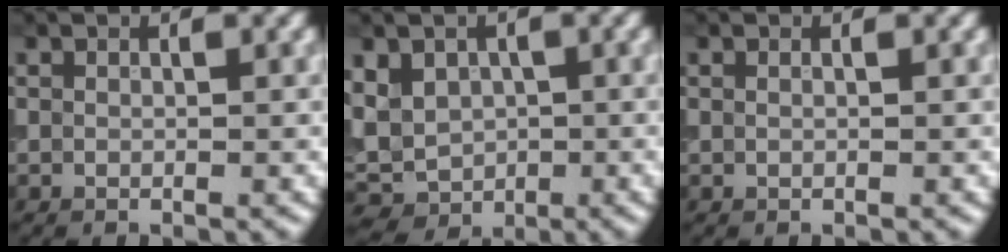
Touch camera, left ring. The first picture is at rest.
{"total": 5.7, "force": [0.7, 4.7, 3.3], "torque": [-0.061, 0.009, 0.007]}
{"total": 0.0}